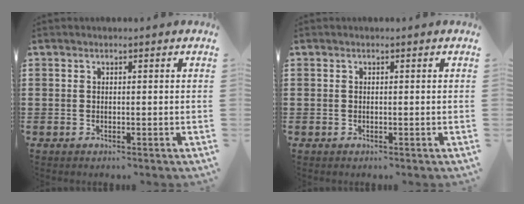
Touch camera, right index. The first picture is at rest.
{"total": 0.0}